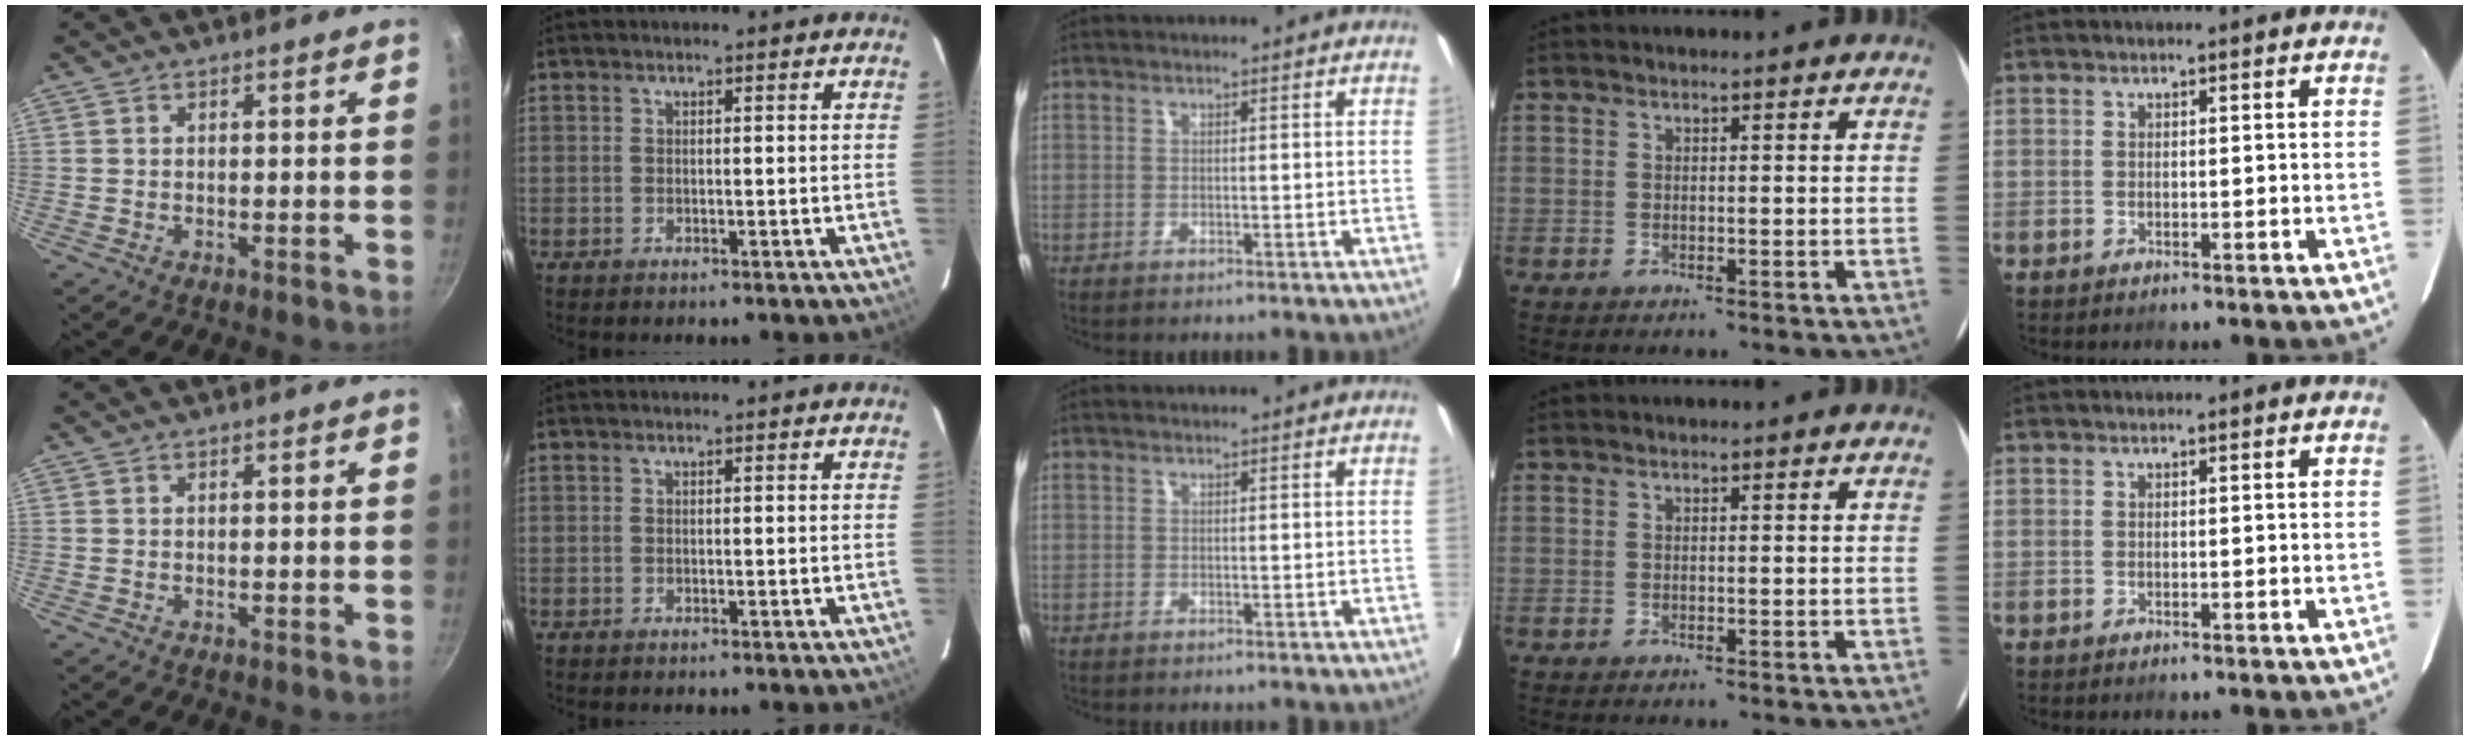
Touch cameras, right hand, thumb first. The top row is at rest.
{}